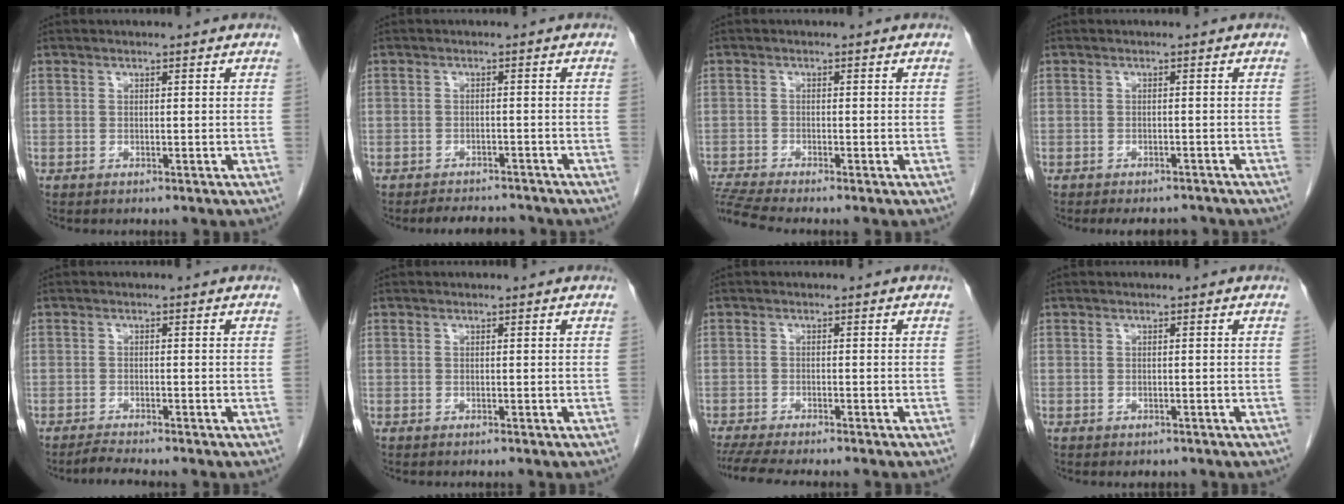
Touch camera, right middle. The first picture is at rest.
{"total": 5.5, "force": [-5.1, 1.7, 1.2], "torque": [-0.013, -0.001, -0.069]}
{"total": 4.4, "force": [-3.9, -1.2, 1.4], "torque": [-0.038, -0.015, -0.077]}
{"total": 5.9, "force": [-5.3, 2.0, 1.7], "torque": [-0.015, -0.002, -0.064]}
{"total": 2.4, "force": [-2.3, -0.4, 0.7], "torque": [-0.021, -0.011, -0.043]}
{"total": 0.0}
{"total": 8.8, "force": [-7.6, 0.8, 4.4], "torque": [-0.061, -0.014, -0.115]}
{"total": 0.9, "force": [-0.7, 0.5, 0.2], "torque": [-0.005, 0.000, -0.007]}